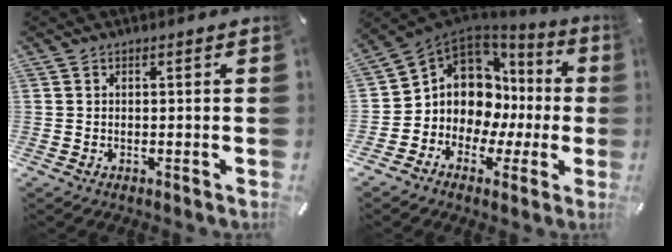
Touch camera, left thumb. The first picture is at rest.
{"total": 11.4, "force": [1.3, 10.1, 5.0], "torque": [-0.116, -0.040, 0.032]}